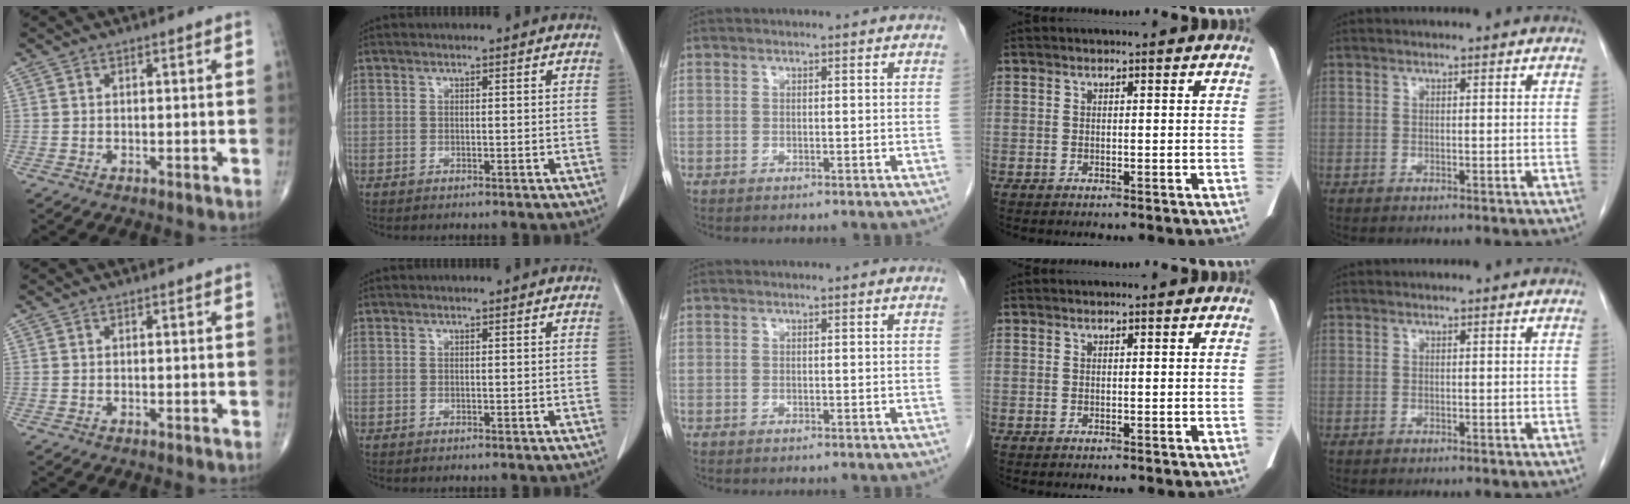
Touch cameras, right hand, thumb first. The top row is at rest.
{}